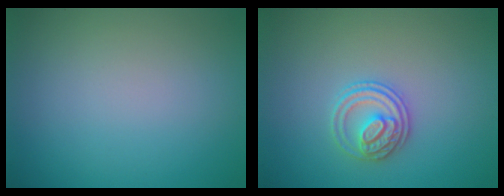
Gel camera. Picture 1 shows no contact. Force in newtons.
{"total": 2.7, "press": 2.6, "slide": 0.7}